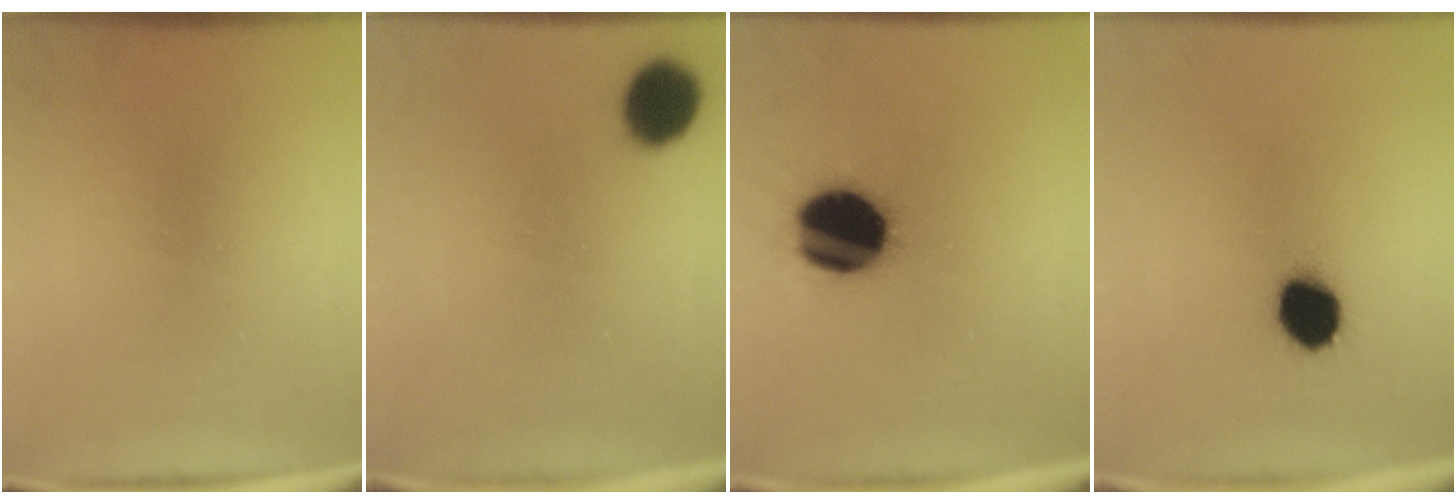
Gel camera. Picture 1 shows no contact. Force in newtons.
{"total": 8.6}
{"total": 19.4}
{"total": 9.3}